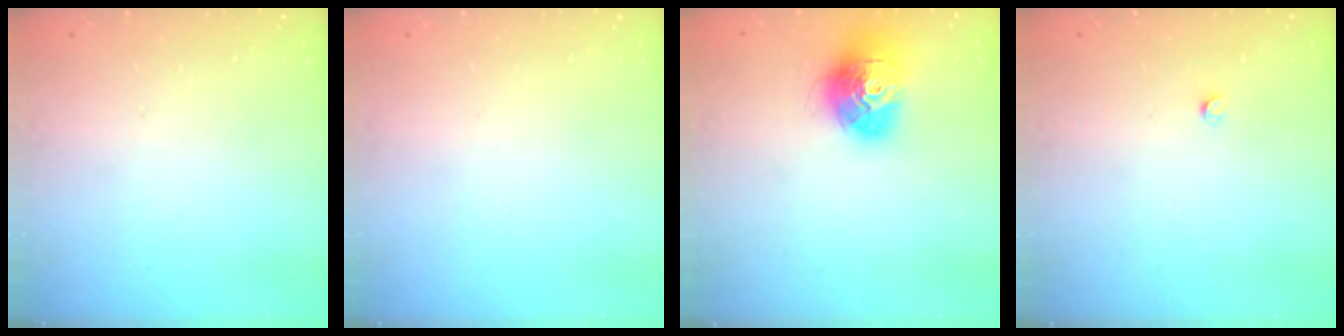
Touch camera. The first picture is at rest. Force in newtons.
{"total": 0.0}
{"total": 15.2, "press": 15.2, "slide": 1.3}
{"total": 2.5, "press": 2.5, "slide": 0.4}